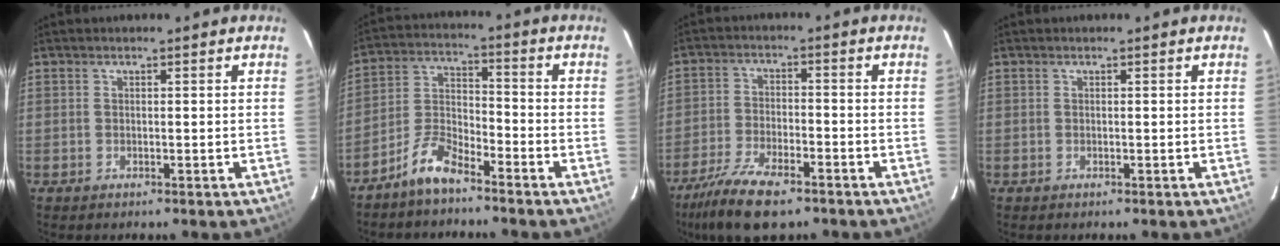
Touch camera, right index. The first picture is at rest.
{"total": 7.4, "force": [-5.9, 2.3, 3.8], "torque": [-0.091, 0.022, -0.118]}
{"total": 12.3, "force": [-8.9, 4.3, 7.3], "torque": [-0.174, -0.022, -0.166]}
{"total": 0.0}